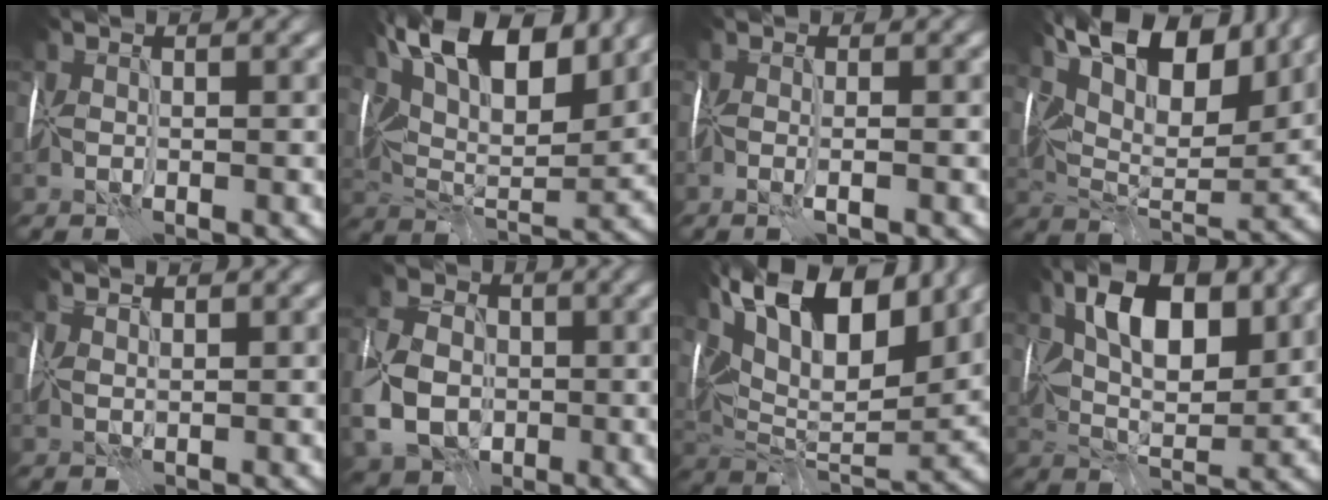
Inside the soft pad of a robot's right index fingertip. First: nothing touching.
{"total": 13.3, "force": [7.2, 5.6, 9.7], "torque": [-0.164, 0.015, 0.121]}
{"total": 0.7, "force": [-0.4, -0.4, 0.5], "torque": [-0.013, -0.005, -0.007]}
{"total": 13.2, "force": [7.7, 5.6, 9.2], "torque": [-0.154, 0.016, 0.125]}
{"total": 0.8, "force": [0.8, 0.0, 0.1], "torque": [-0.006, 0.001, 0.020]}
{"total": 7.6, "force": [-1.1, 6.1, 4.3], "torque": [-0.107, 0.000, -0.034]}
{"total": 16.2, "force": [8.4, 7.3, 11.8], "torque": [-0.205, 0.038, 0.136]}
{"total": 8.3, "force": [3.2, 3.9, 6.6], "torque": [-0.109, 0.001, 0.052]}